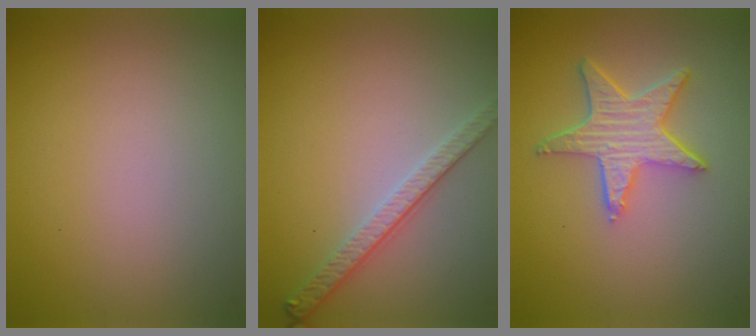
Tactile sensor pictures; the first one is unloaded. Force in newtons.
{"total": 2.8, "press": 2.5, "slide": 1.2}
{"total": 5.1, "press": 4.0, "slide": 3.1}